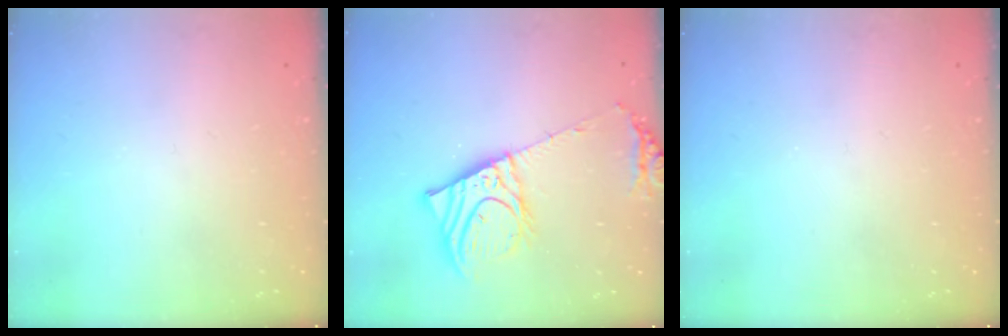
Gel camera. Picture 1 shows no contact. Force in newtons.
{"total": 14.4, "press": 14.0, "slide": 3.1}
{"total": 0.0}